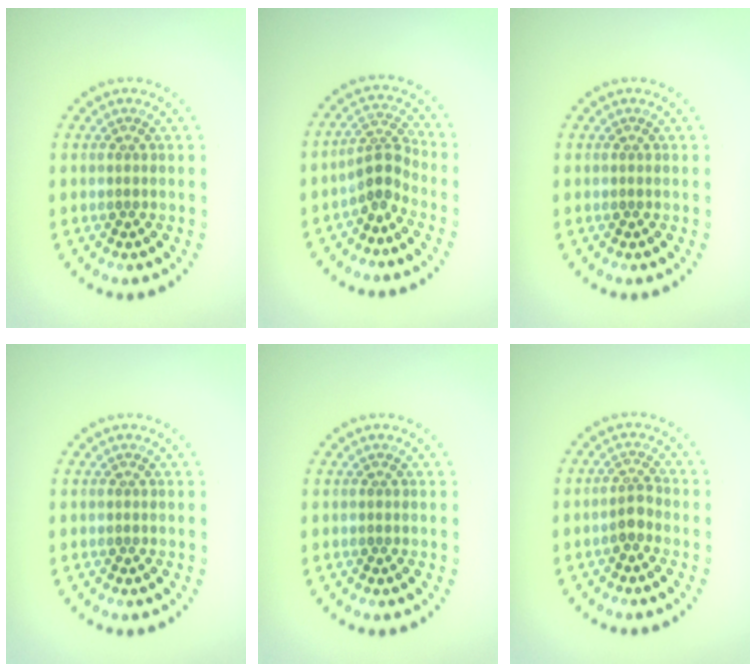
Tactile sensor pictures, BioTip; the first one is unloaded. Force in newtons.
{"total": 2.6, "press": 1.8, "slide": 1.8}
{"total": 0.0}
{"total": 0.0}
{"total": 0.0}
{"total": 1.7, "press": 1.4, "slide": 0.9}